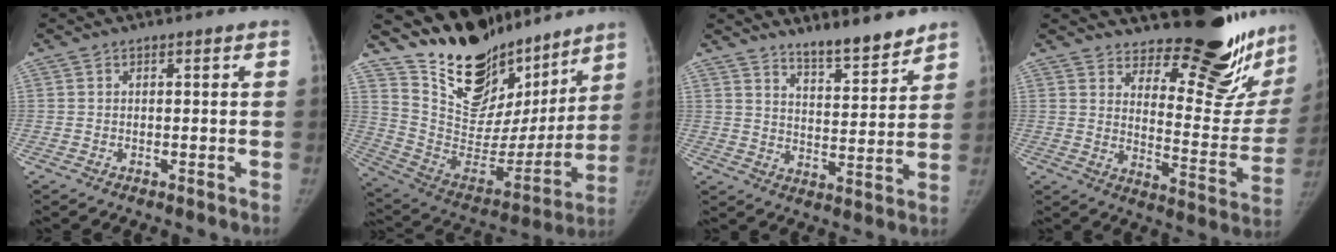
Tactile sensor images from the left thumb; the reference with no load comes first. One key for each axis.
{"total": 24.4, "fx": 19.6, "fy": 11.2, "fz": 9.4, "tx": -0.111, "ty": -0.114, "tz": 0.325}
{"total": 9.2, "fx": 8.0, "fy": 1.9, "fz": 4.2, "tx": -0.047, "ty": -0.063, "tz": 0.134}
{"total": 22.1, "fx": 18.0, "fy": 6.4, "fz": 11.0, "tx": -0.105, "ty": -0.166, "tz": 0.235}